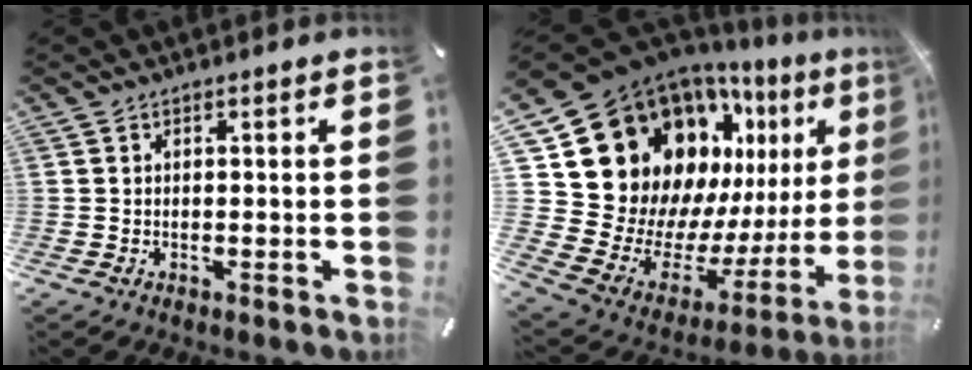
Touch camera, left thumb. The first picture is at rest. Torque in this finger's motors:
{"motor_torque": [2.48, 2.53, 2.03, -0.74, 0.27]}